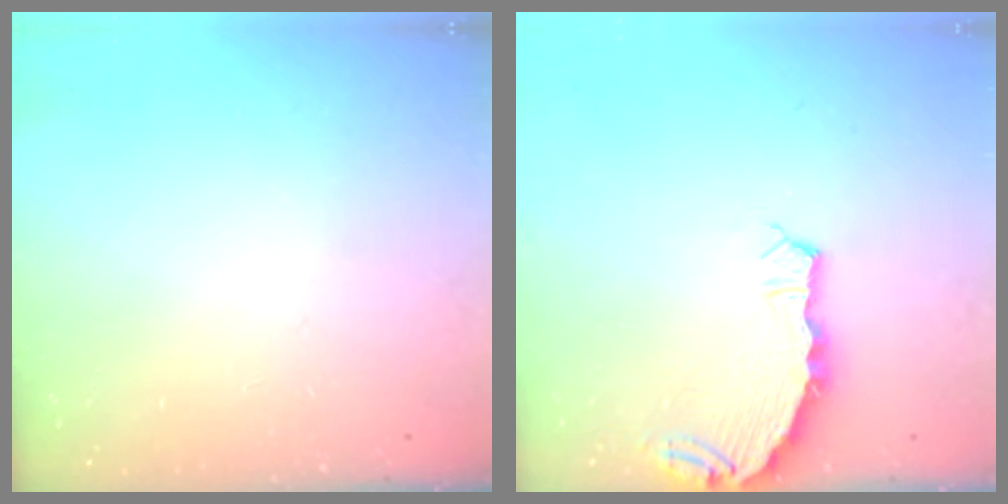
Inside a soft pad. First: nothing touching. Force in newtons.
{"total": 5.2, "press": 5.2, "slide": 0.2}